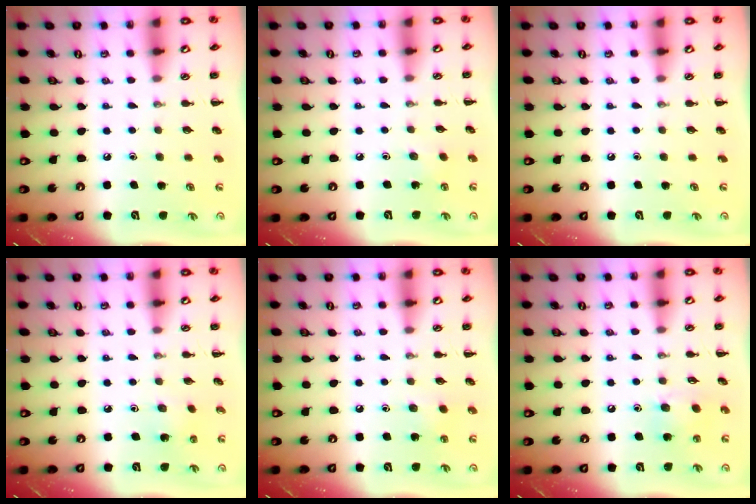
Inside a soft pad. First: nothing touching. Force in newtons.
{"total": 1.9, "press": 1.8, "slide": 0.6}
{"total": 0.0}
{"total": 1.5, "press": 1.4, "slide": 0.5}
{"total": 5.9, "press": 5.7, "slide": 1.4}
{"total": 7.7, "press": 7.7, "slide": 0.7}